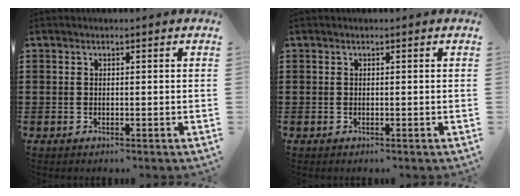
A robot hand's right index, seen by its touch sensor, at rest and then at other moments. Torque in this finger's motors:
{"motor_torque": [0.00, 2.14, 0.00, 0.00]}